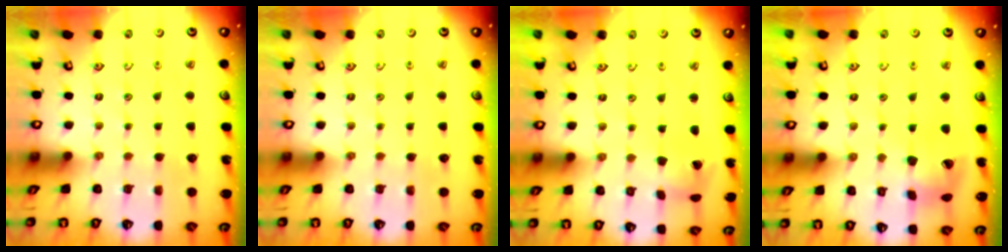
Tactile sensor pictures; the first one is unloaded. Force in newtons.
{"total": 0.0}
{"total": 2.2, "press": 2.2, "slide": 0.4}
{"total": 14.8, "press": 14.6, "slide": 2.2}